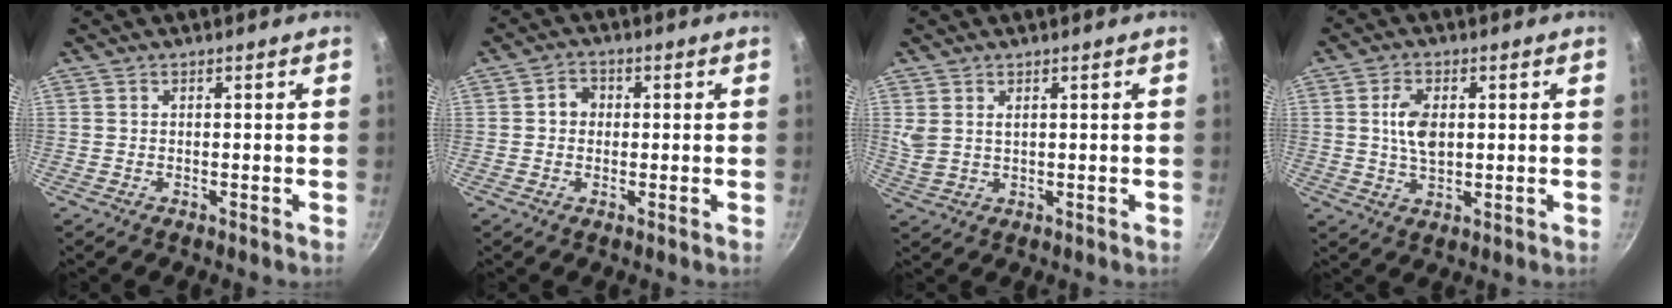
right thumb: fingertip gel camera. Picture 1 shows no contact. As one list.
[{"total": 3.4, "force": [0.2, 2.9, 1.7], "torque": [-0.011, 0.010, -0.003]}, {"total": 3.3, "force": [1.2, 1.9, 2.4], "torque": [-0.060, 0.002, 0.035]}, {"total": 6.3, "force": [0.9, 3.6, 5.1], "torque": [-0.093, -0.002, 0.017]}]